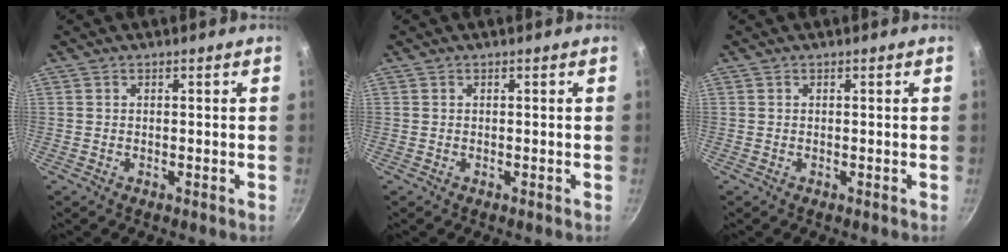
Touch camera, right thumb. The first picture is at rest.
{"total": 0.0}
{"total": 0.0}